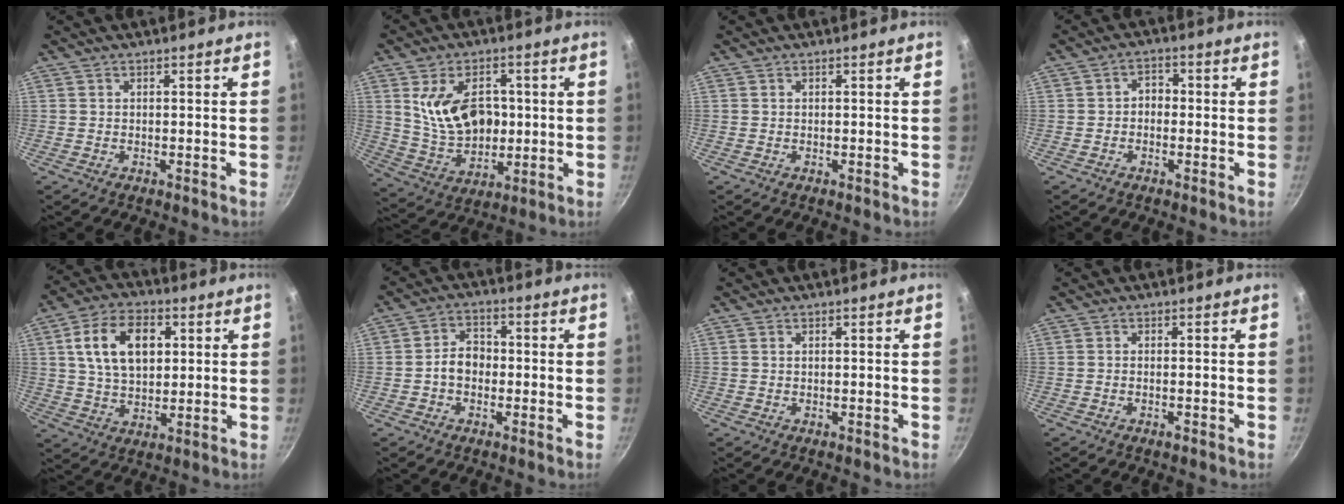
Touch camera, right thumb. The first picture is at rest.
{"total": 14.3, "force": [2.1, 9.8, 10.3], "torque": [-0.144, -0.013, 0.049]}
{"total": 0.0}
{"total": 2.8, "force": [-0.6, 2.2, 1.6], "torque": [-0.011, 0.013, -0.016]}
{"total": 13.5, "force": [3.4, 8.6, 9.8], "torque": [-0.150, 0.001, 0.057]}
{"total": 5.2, "force": [-0.9, 4.0, 3.2], "torque": [-0.028, 0.022, -0.023]}
{"total": 0.0}
{"total": 1.1, "force": [-0.6, 0.3, 0.8], "torque": [-0.022, 0.004, -0.012]}